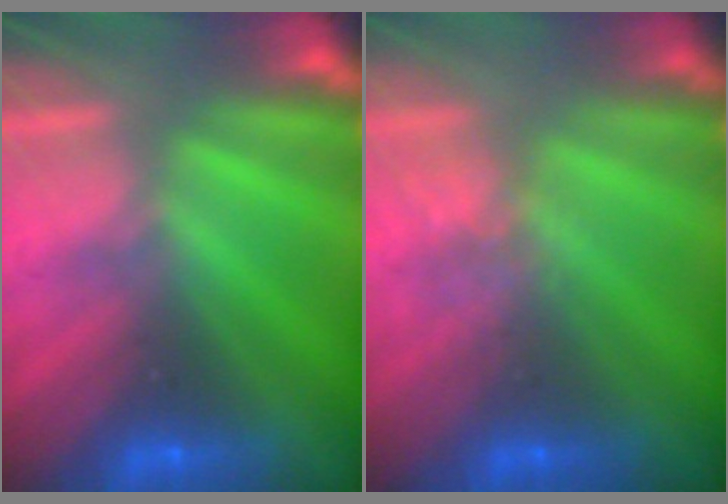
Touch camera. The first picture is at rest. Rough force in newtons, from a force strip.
{"total": 2.1}